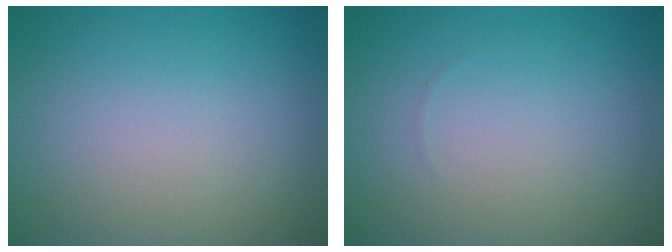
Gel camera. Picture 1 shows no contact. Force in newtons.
{"total": 0.0}